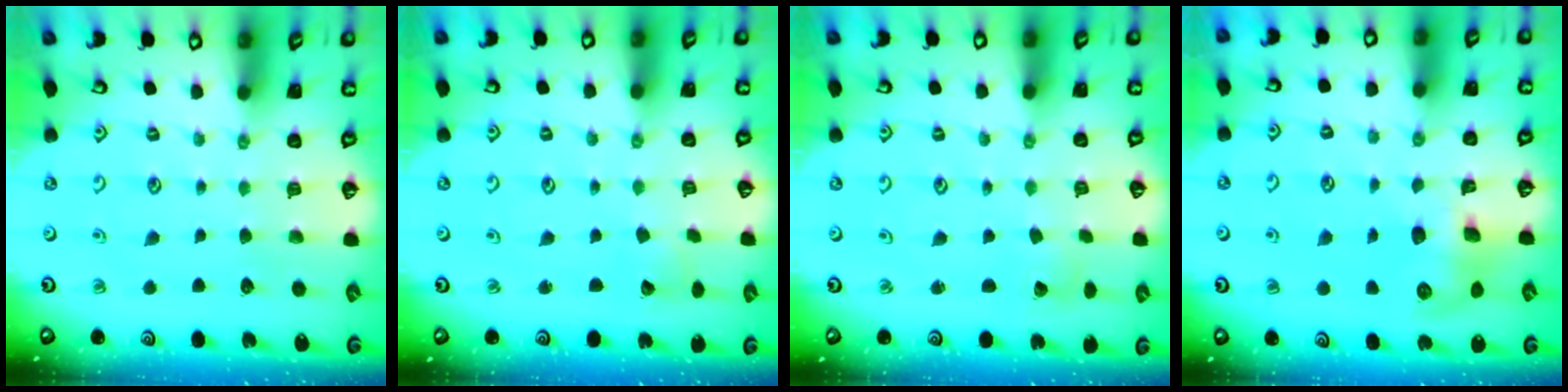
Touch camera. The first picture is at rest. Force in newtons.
{"total": 2.4, "press": 2.4, "slide": 0.2}
{"total": 1.7, "press": 1.7, "slide": 0.1}
{"total": 9.2, "press": 9.2, "slide": 0.5}